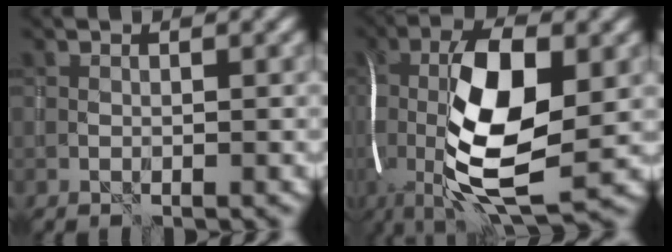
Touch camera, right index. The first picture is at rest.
{"total": 13.9, "force": [-0.9, 5.6, 12.7], "torque": [-0.236, 0.004, -0.024]}